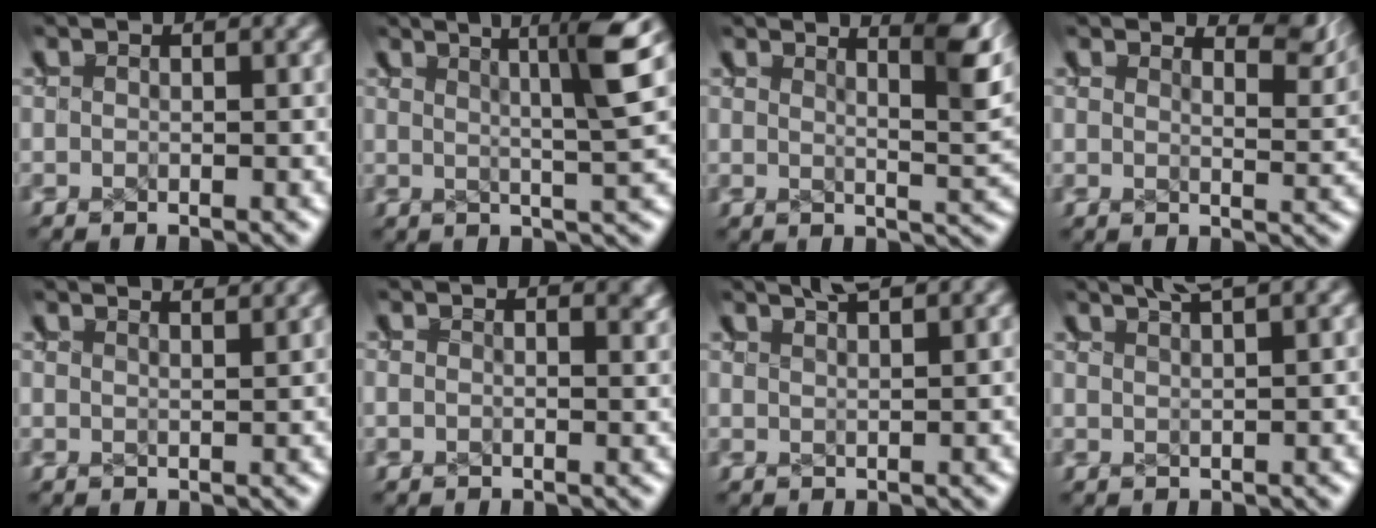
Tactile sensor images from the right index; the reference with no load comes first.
{"total": 7.4, "force": [4.5, 0.6, 5.9], "torque": [-0.050, 0.021, 0.064]}
{"total": 4.8, "force": [3.3, 0.0, 3.5], "torque": [-0.021, 0.000, 0.054]}
{"total": 4.1, "force": [3.4, 0.3, 2.2], "torque": [-0.022, 0.004, 0.054]}
{"total": 2.3, "force": [2.1, -0.8, 0.1], "torque": [0.002, 0.002, 0.037]}
{"total": 1.2, "force": [1.0, 0.4, 0.7], "torque": [-0.008, 0.000, 0.014]}
{"total": 2.2, "force": [2.0, -0.9, 0.2], "torque": [0.000, 0.005, 0.038]}
{"total": 2.4, "force": [2.3, -0.4, 0.7], "torque": [-0.009, 0.009, 0.039]}